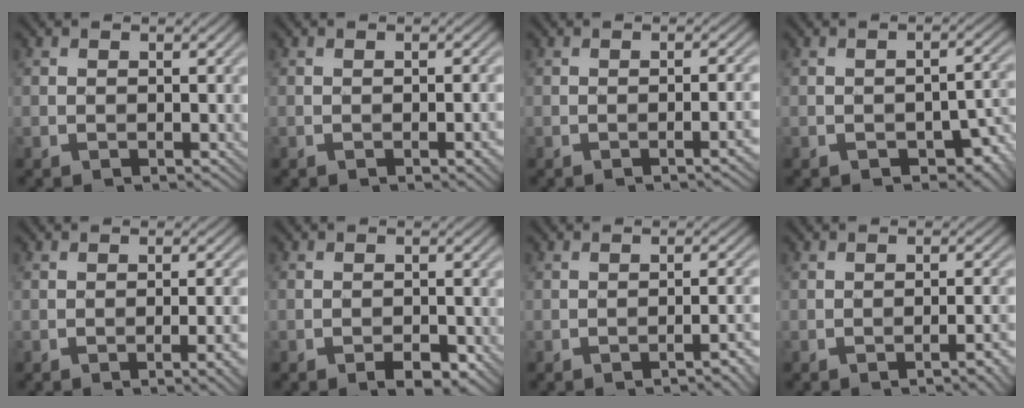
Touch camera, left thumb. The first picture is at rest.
{"total": 2.3, "force": [-0.8, 0.4, 2.1], "torque": [-0.027, 0.005, -0.012]}
{"total": 2.8, "force": [-1.1, 0.5, 2.5], "torque": [-0.029, 0.011, -0.021]}
{"total": 5.7, "force": [-3.1, 2.8, 3.9], "torque": [-0.045, -0.001, -0.040]}
{"total": 4.3, "force": [-1.6, 0.9, 3.8], "torque": [-0.046, 0.007, -0.023]}
{"total": 2.5, "force": [-1.5, 1.0, 1.6], "torque": [-0.021, 0.001, -0.025]}
{"total": 3.3, "force": [-2.0, 0.5, 2.6], "torque": [-0.027, 0.015, -0.034]}
{"total": 3.6, "force": [-1.9, 0.7, 3.0], "torque": [-0.035, 0.015, -0.033]}